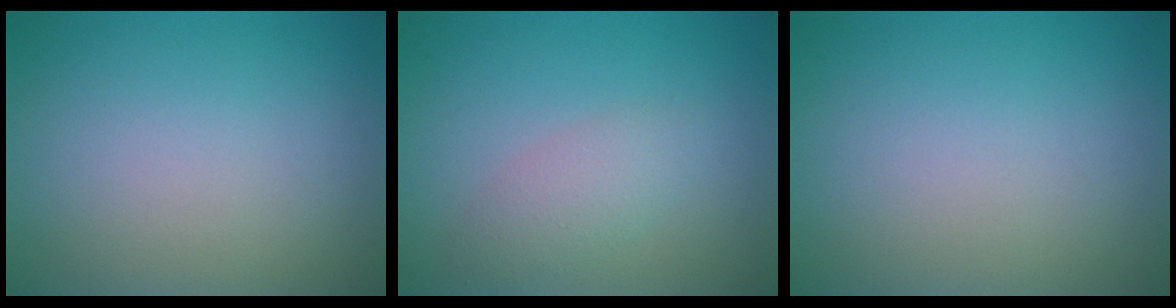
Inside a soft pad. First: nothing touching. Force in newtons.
{"total": 2.3, "press": 2.3, "slide": 0.1}
{"total": 0.0}